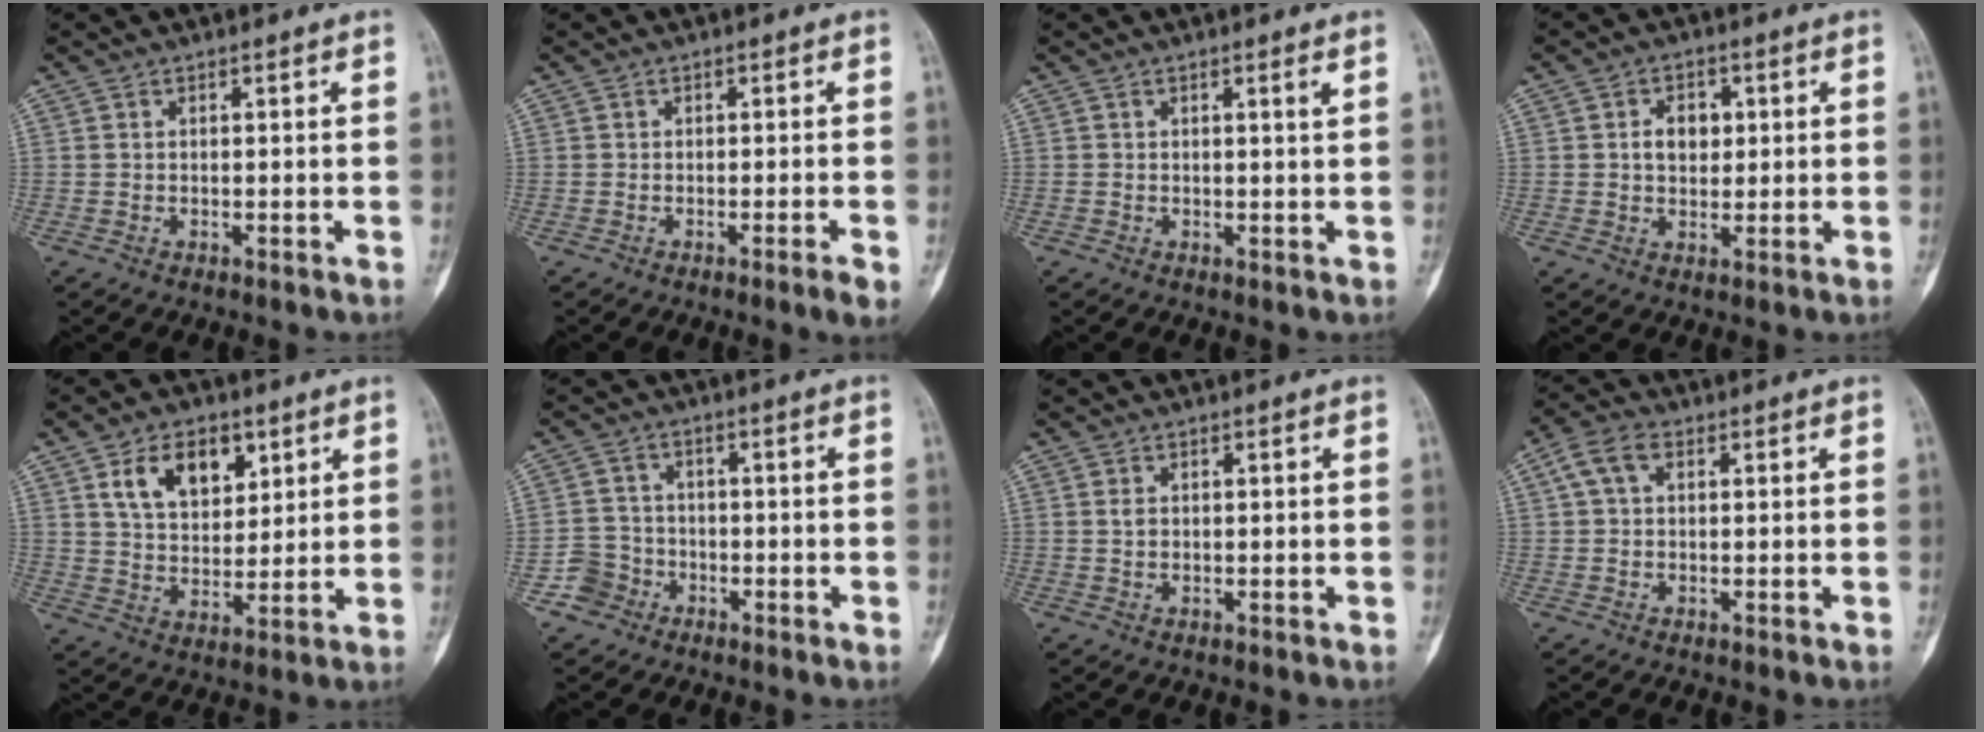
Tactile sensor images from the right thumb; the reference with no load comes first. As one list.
[{"total": 2.8, "force": [-1.4, -0.1, 2.4], "torque": [-0.035, -0.004, -0.022]}, {"total": 1.1, "force": [0.5, 0.0, 1.0], "torque": [-0.012, -0.003, 0.005]}, {"total": 5.1, "force": [0.9, 3.8, 3.4], "torque": [-0.027, 0.000, 0.011]}, {"total": 11.2, "force": [5.2, 7.0, 7.0], "torque": [-0.084, -0.023, 0.093]}, {"total": 4.7, "force": [-2.5, 4.0, 0.0], "torque": [0.033, 0.021, -0.051]}, {"total": 1.3, "force": [0.0, 0.8, 1.0], "torque": [-0.017, 0.000, 0.000]}, {"total": 5.0, "force": [1.4, 3.3, 3.5], "torque": [-0.071, 0.019, 0.025]}]